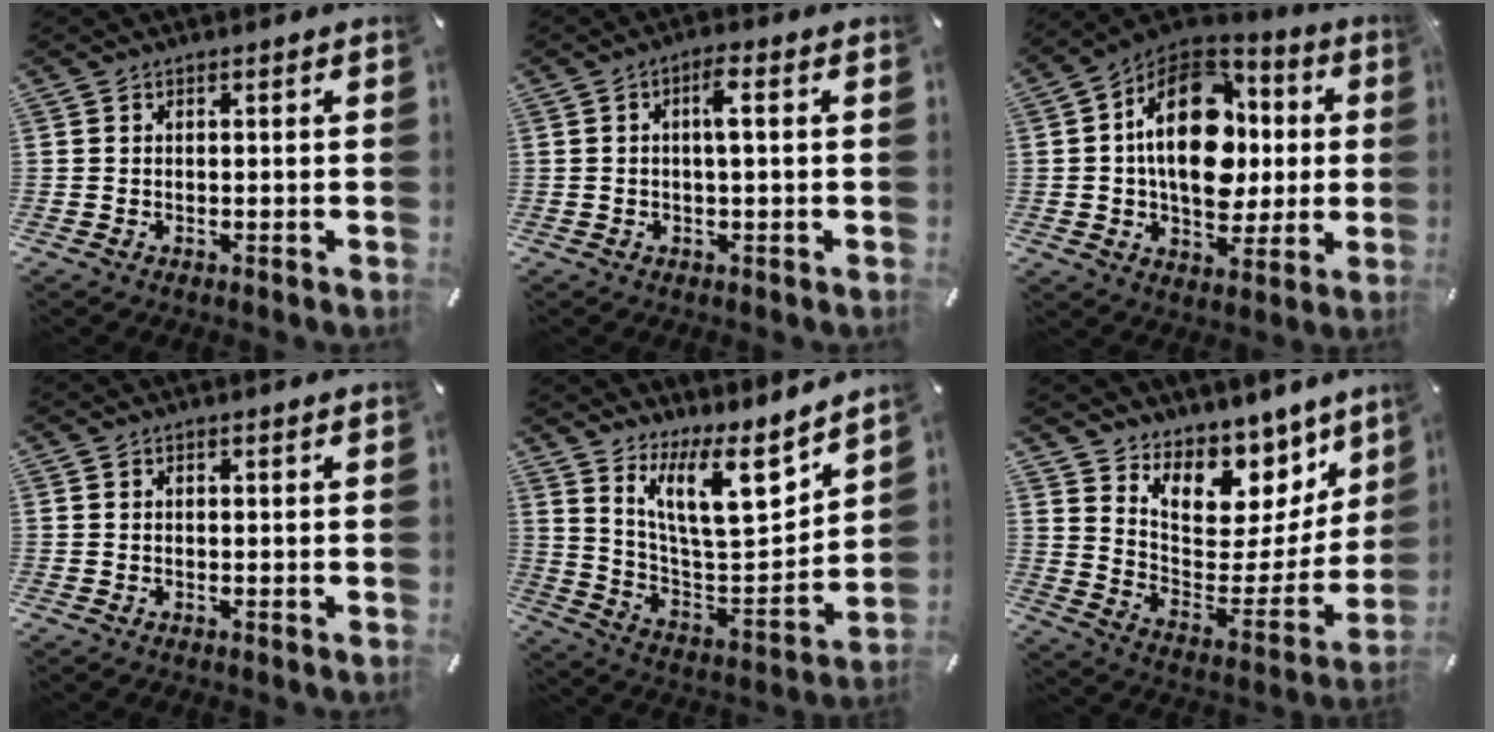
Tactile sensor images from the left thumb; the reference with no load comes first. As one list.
[{"total": 4.1, "force": [0.4, 0.9, 4.0], "torque": [-0.071, 0.005, 0.002]}, {"total": 22.9, "force": [1.8, 15.4, 16.8], "torque": [-0.268, 0.005, 0.034]}, {"total": 0.0}, {"total": 17.8, "force": [10.7, 7.3, 12.2], "torque": [-0.189, -0.068, 0.182]}, {"total": 11.7, "force": [9.4, 6.7, 1.9], "torque": [-0.014, -0.111, 0.165]}]